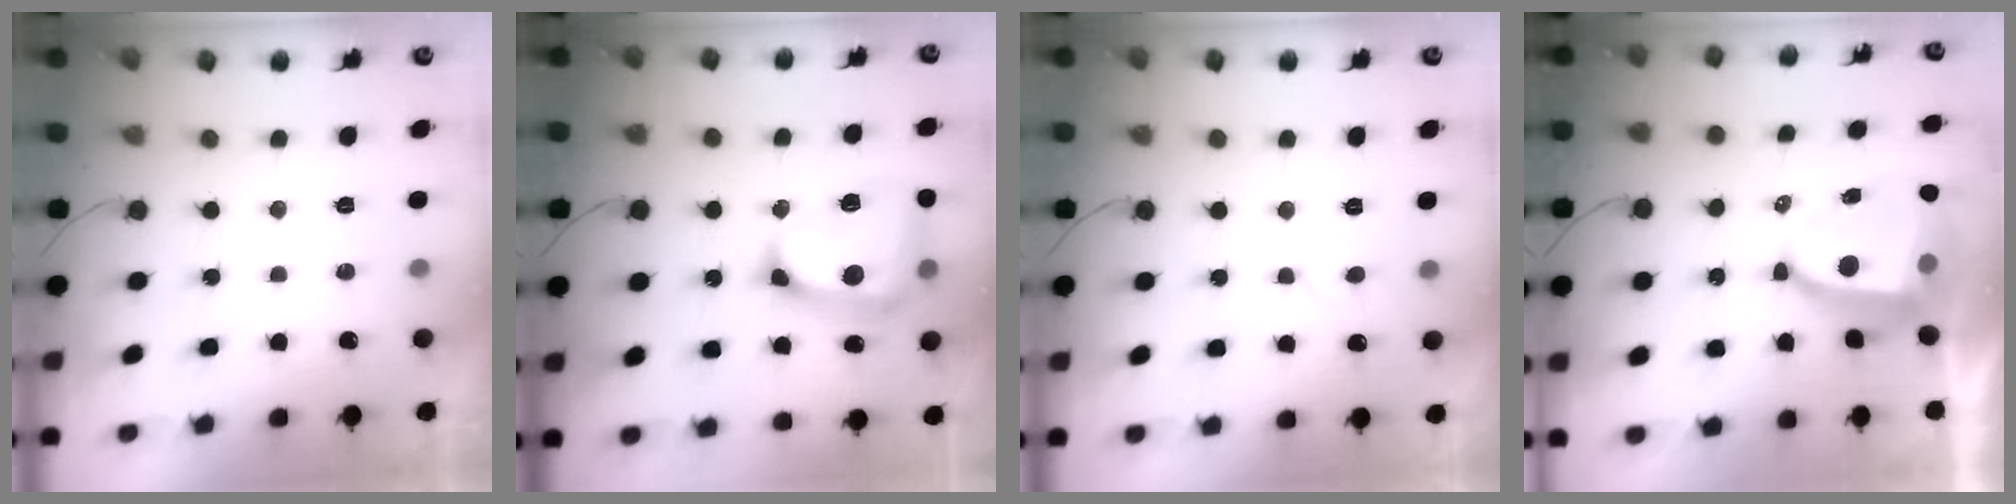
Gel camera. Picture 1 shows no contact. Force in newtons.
{"total": 17.0, "press": 16.9, "slide": 2.1}
{"total": 4.3, "press": 4.3, "slide": 0.4}
{"total": 8.7, "press": 8.6, "slide": 1.0}